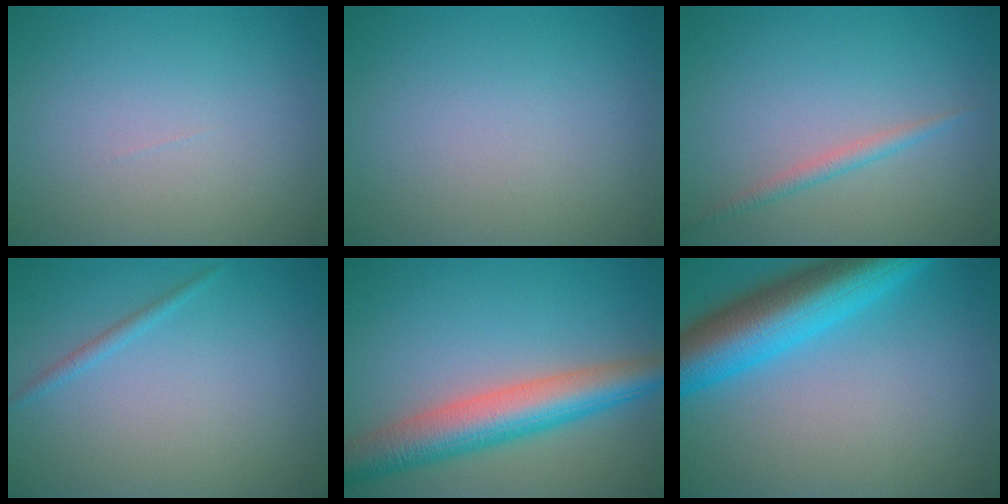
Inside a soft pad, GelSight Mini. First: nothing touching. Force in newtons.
{"total": 0.0}
{"total": 1.3, "press": 1.3, "slide": 0.1}
{"total": 0.9, "press": 0.9, "slide": 0.2}
{"total": 7.3, "press": 7.3, "slide": 0.3}
{"total": 9.6, "press": 9.6, "slide": 0.5}